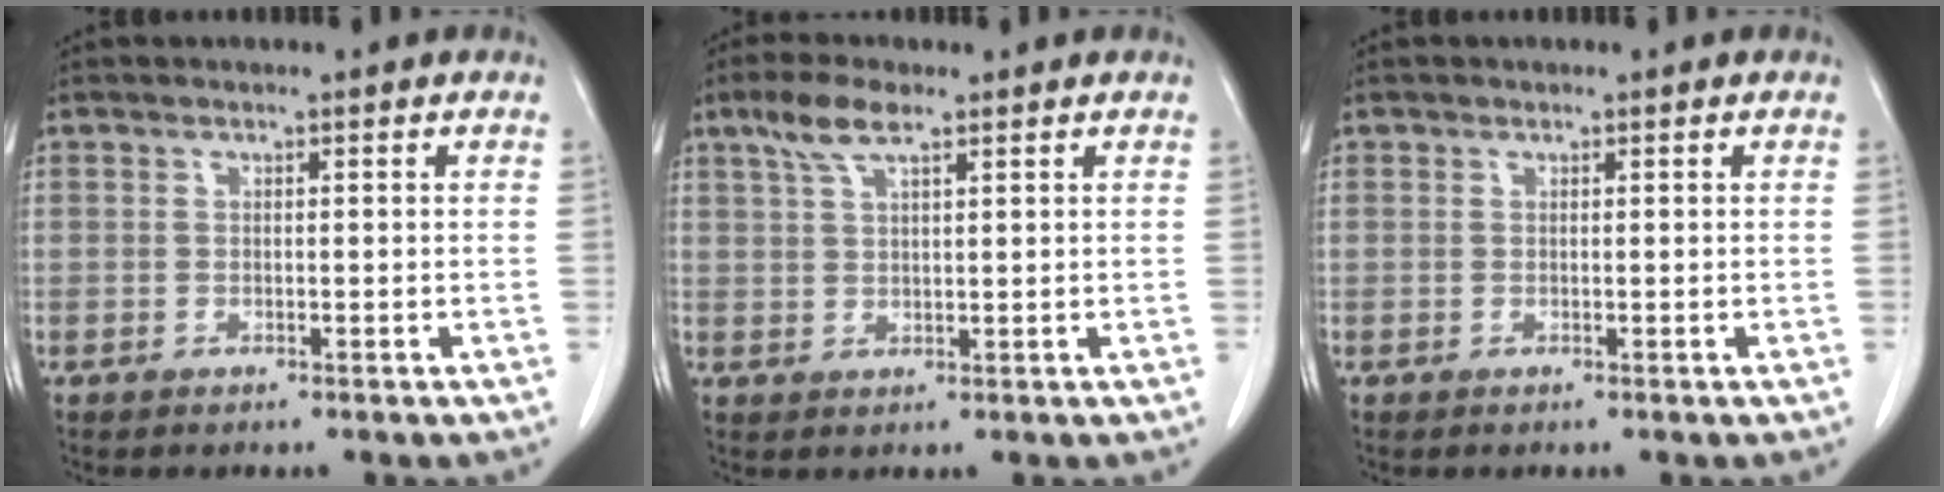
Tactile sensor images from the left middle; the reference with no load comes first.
{"total": 4.8, "force": [3.1, 1.1, 3.5], "torque": [-0.082, 0.011, 0.064]}
{"total": 0.0}